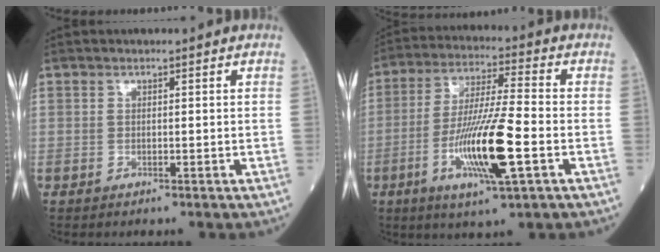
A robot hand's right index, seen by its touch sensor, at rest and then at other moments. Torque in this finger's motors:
{"motor_torque": [1.27, -0.87, 0.60, 0.21]}